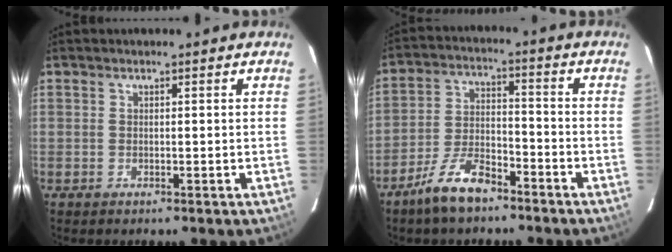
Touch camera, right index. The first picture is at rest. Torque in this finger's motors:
{"motor_torque": [1.02, -0.90, 0.51, 0.10]}